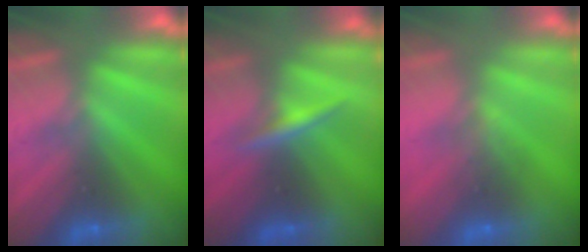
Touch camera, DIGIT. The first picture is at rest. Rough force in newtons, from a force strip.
{"total": 2.6}
{"total": 4.7}